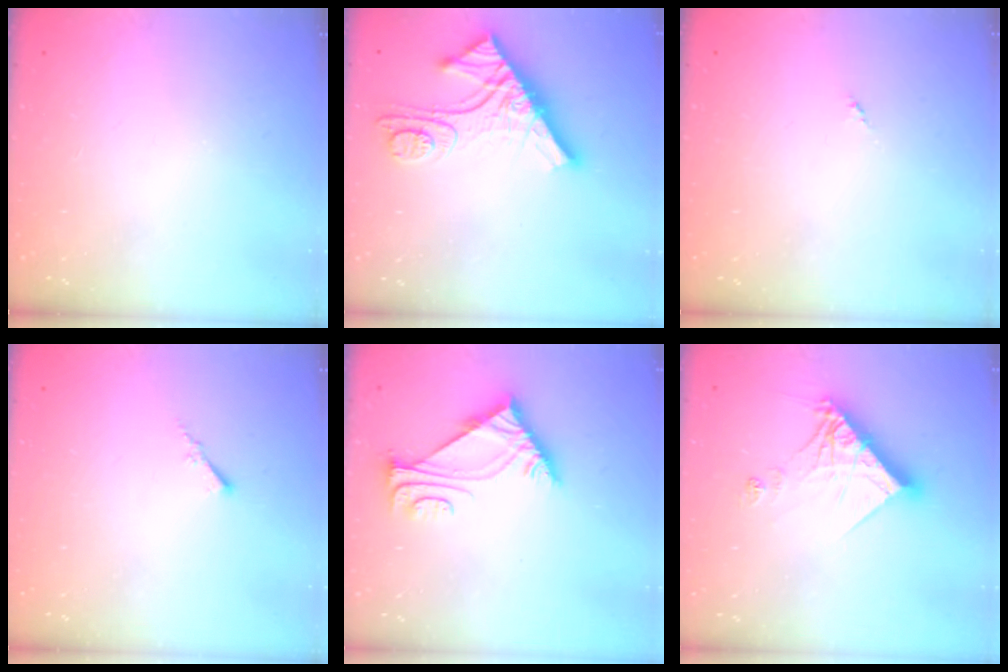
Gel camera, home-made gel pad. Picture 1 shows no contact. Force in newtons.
{"total": 13.4, "press": 13.4, "slide": 1.1}
{"total": 0.0}
{"total": 0.0}
{"total": 6.6, "press": 6.6, "slide": 1.0}
{"total": 12.7, "press": 12.7, "slide": 1.2}